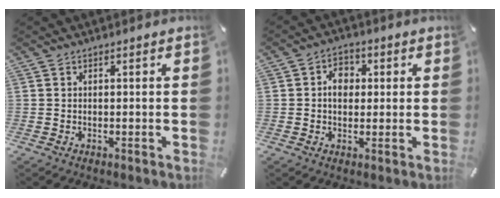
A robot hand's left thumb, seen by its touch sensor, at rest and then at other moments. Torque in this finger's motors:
{"motor_torque": [0.56, 0.76, 0.76, 0.01, 0.16]}